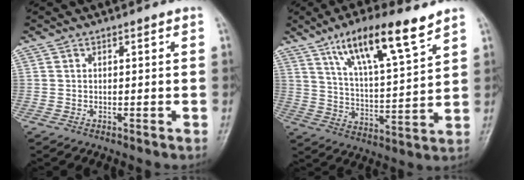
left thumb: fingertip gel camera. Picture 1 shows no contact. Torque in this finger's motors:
{"motor_torque": [0.99, 0.94, 1.53, -1.24, 0.16]}